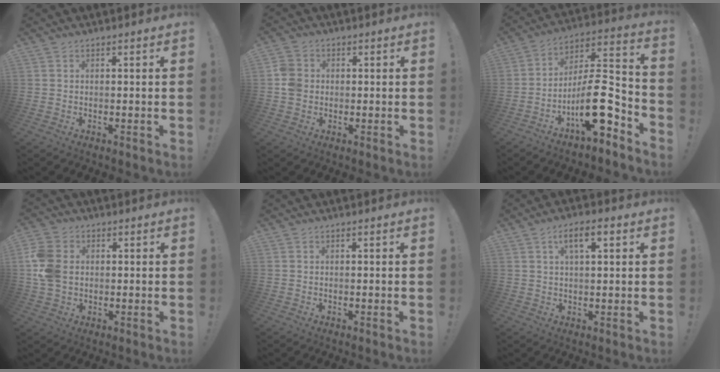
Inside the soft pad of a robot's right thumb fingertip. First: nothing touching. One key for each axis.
{"total": 5.7, "fx": -0.2, "fy": 5.1, "fz": 2.7, "tx": -0.053, "ty": 0.013, "tz": -0.002}
{"total": 16.7, "fx": -6.9, "fy": 5.7, "fz": 14.1, "tx": -0.242, "ty": 0.034, "tz": -0.110}
{"total": 10.7, "fx": 0.6, "fy": 8.3, "fz": 6.7, "tx": -0.149, "ty": 0.003, "tz": 0.013}
{"total": 0.0}
{"total": 6.2, "fx": 2.4, "fy": 2.1, "fz": 5.3, "tx": -0.084, "ty": -0.001, "tz": 0.035}